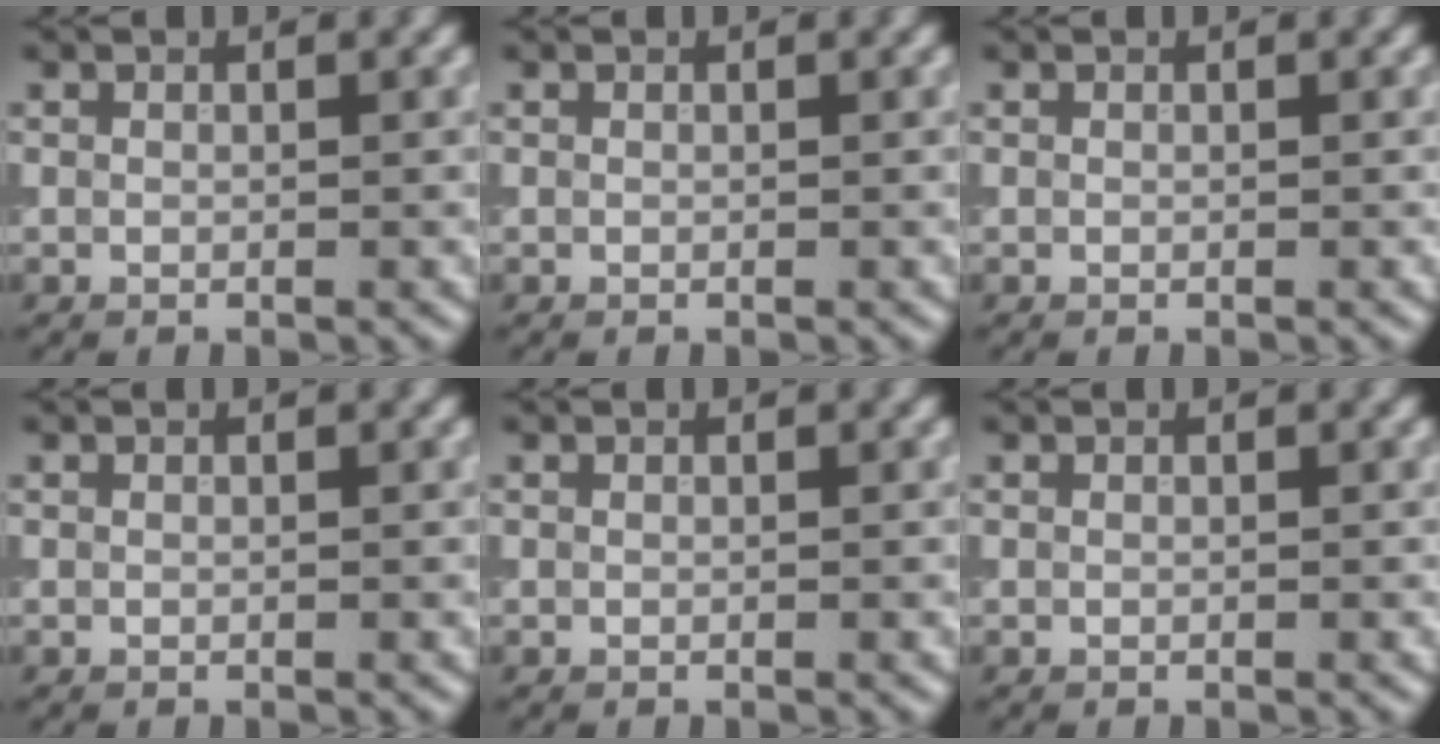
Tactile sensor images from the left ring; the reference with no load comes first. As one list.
[{"total": 0.0}, {"total": 0.0}, {"total": 0.0}, {"total": 0.0}, {"total": 0.0}]